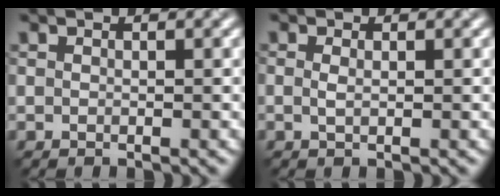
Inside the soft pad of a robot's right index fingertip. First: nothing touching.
{"total": 0.8, "force": [-0.1, 0.3, 0.7], "torque": [-0.018, -0.003, -0.003]}